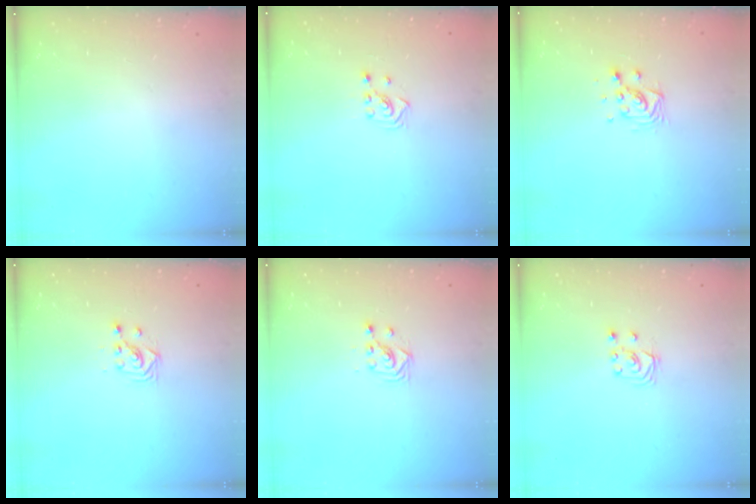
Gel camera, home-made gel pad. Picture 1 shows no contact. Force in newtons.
{"total": 2.5, "press": 2.4, "slide": 0.8}
{"total": 7.8, "press": 7.8, "slide": 0.3}
{"total": 3.0, "press": 3.0, "slide": 0.1}
{"total": 3.0, "press": 3.0, "slide": 0.1}
{"total": 3.5, "press": 3.5, "slide": 0.4}